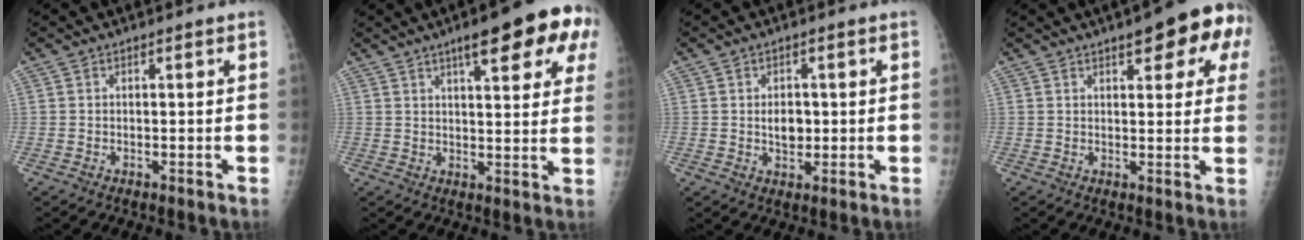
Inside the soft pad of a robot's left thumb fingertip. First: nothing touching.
{"total": 15.6, "force": [7.9, 4.1, 12.9], "torque": [-0.147, -0.012, 0.096]}
{"total": 3.7, "force": [0.1, 2.6, 2.6], "torque": [-0.026, 0.000, 0.006]}
{"total": 12.7, "force": [5.7, 4.6, 10.4], "torque": [-0.095, -0.004, 0.060]}